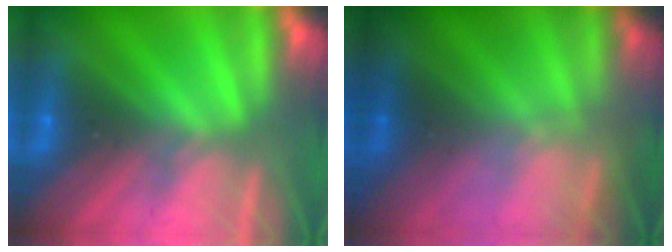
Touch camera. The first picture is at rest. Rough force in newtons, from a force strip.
{"total": 8.5}